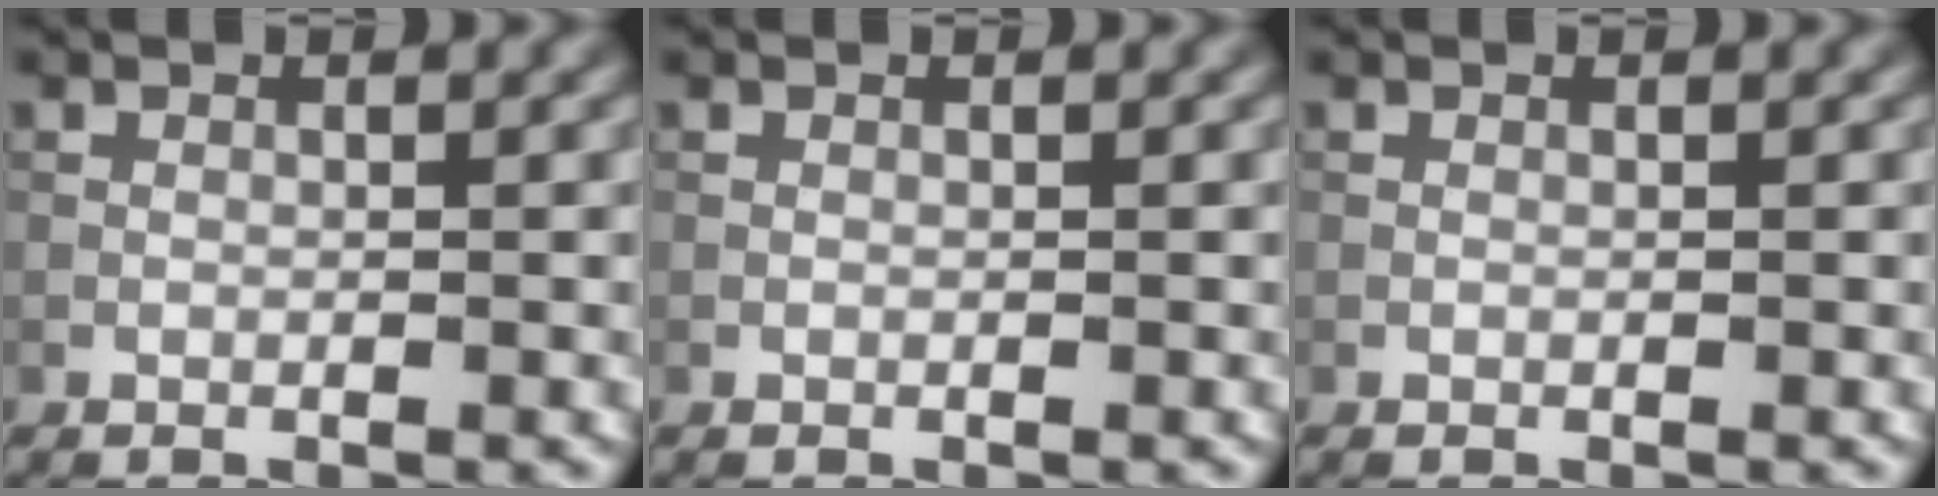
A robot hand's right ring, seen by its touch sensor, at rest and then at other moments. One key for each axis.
{"total": 0.0}
{"total": 0.0}